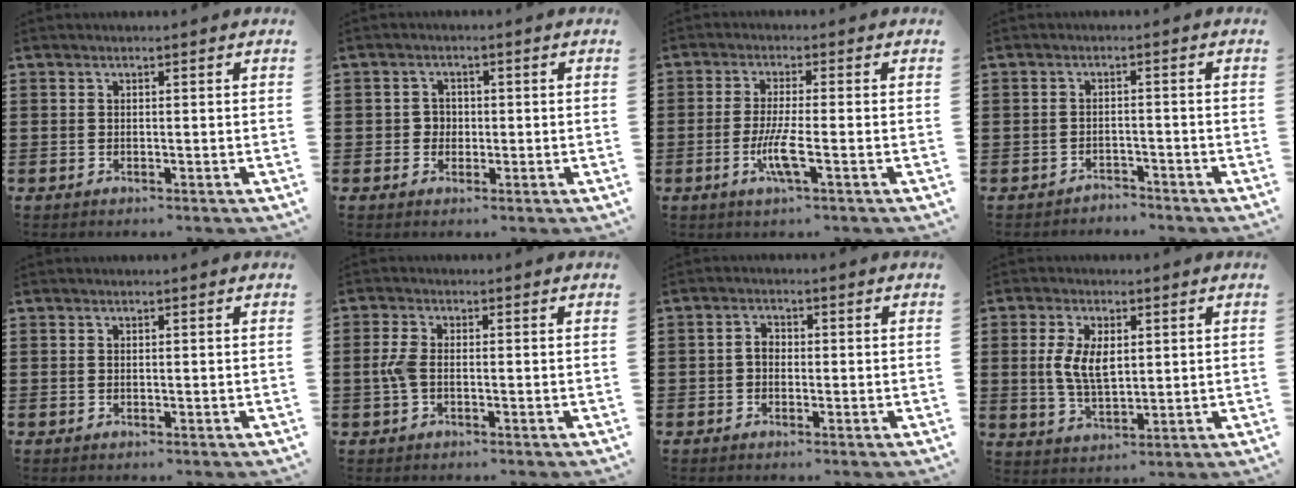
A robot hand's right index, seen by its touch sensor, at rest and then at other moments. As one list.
[{"total": 1.9, "force": [-0.2, 1.8, 0.5], "torque": [-0.014, 0.007, -0.006]}, {"total": 5.4, "force": [-1.7, 0.4, 5.1], "torque": [-0.106, -0.017, -0.035]}, {"total": 2.0, "force": [-2.0, 0.2, -0.5], "torque": [0.002, 0.004, -0.044]}, {"total": 0.0}, {"total": 3.2, "force": [-0.6, 1.4, 2.8], "torque": [-0.075, -0.005, -0.017]}, {"total": 1.8, "force": [-0.3, 1.2, 1.3], "torque": [-0.024, 0.005, -0.007]}, {"total": 6.2, "force": [1.0, 3.1, 5.2], "torque": [-0.113, 0.007, 0.016]}]